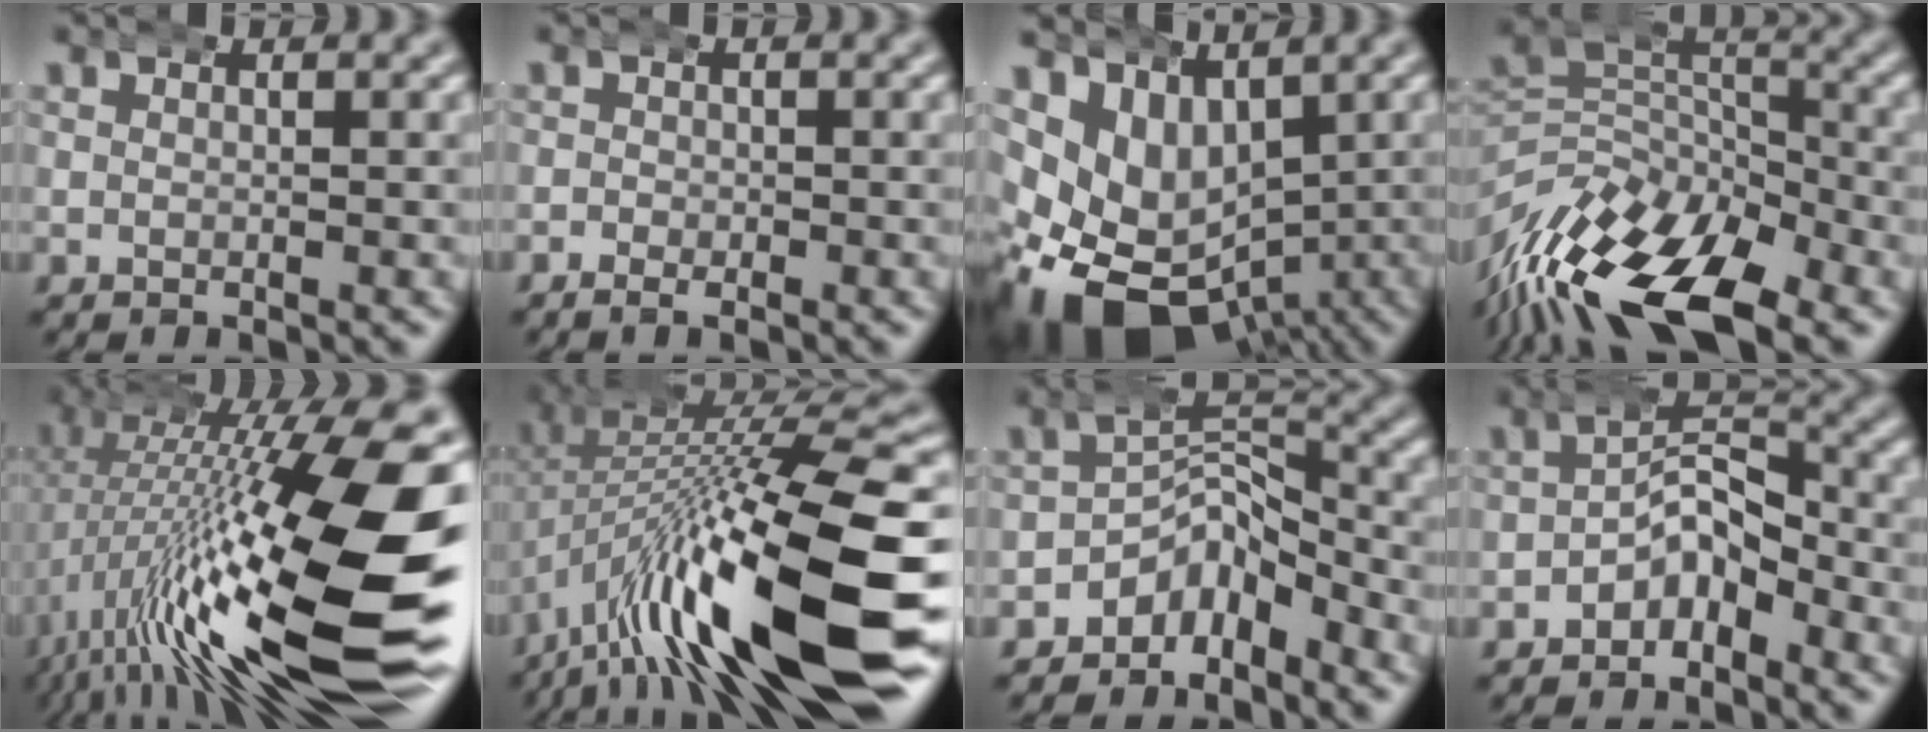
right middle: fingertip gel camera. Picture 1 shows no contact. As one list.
[{"total": 0.6, "force": [-0.5, 0.2, 0.0], "torque": [0.008, -0.002, -0.013]}, {"total": 16.2, "force": [-4.7, 12.5, 9.2], "torque": [-0.199, -0.078, -0.050]}, {"total": 10.5, "force": [-2.1, 7.4, 7.0], "torque": [-0.120, -0.028, -0.039]}, {"total": 17.3, "force": [-0.9, 6.2, 16.1], "torque": [-0.239, -0.001, -0.002]}, {"total": 15.9, "force": [-2.8, 7.2, 14.0], "torque": [-0.231, -0.017, -0.023]}, {"total": 6.6, "force": [-2.9, 4.6, 3.8], "torque": [-0.042, 0.002, -0.059]}, {"total": 4.5, "force": [-1.6, 2.8, 3.2], "torque": [-0.022, 0.008, -0.035]}]